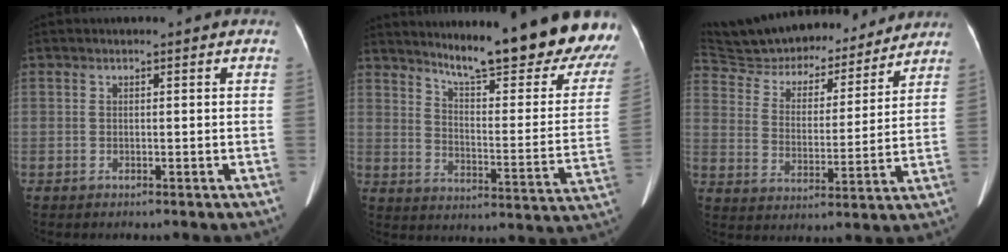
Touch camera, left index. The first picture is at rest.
{"total": 24.4, "force": [21.4, 1.2, 11.8], "torque": [-0.165, -0.113, 0.274]}
{"total": 21.5, "force": [19.8, 6.4, 5.4], "torque": [-0.108, 0.007, 0.293]}